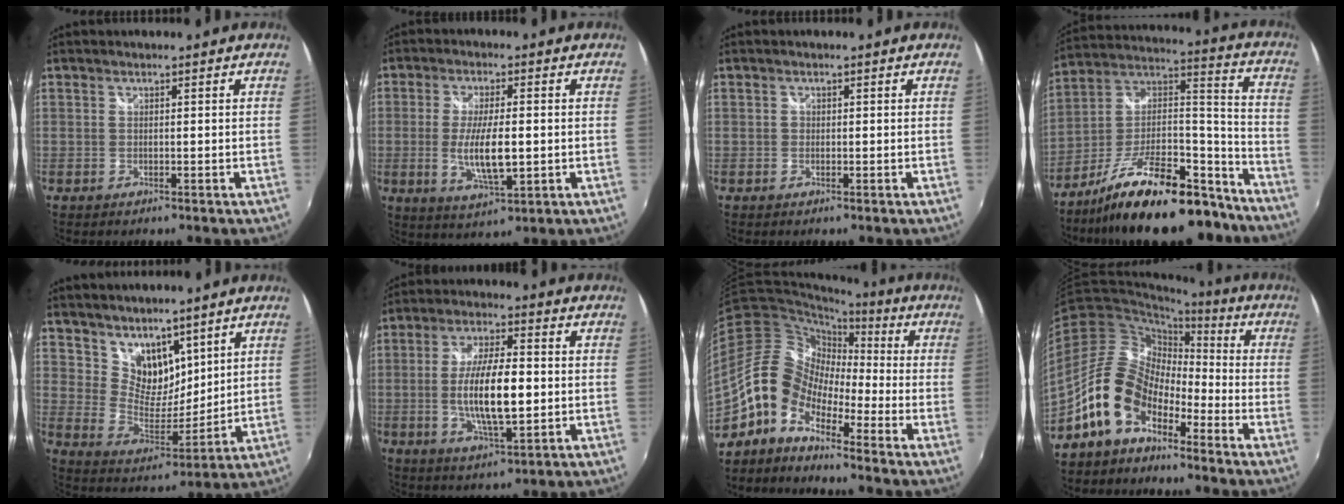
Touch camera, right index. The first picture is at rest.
{"total": 9.0, "force": [-1.1, 2.6, 8.5], "torque": [-0.163, -0.014, -0.016]}
{"total": 0.6, "force": [-0.1, 0.5, 0.0], "torque": [0.002, -0.001, -0.005]}
{"total": 26.0, "force": [-18.8, 9.3, 15.3], "torque": [-0.251, 0.019, -0.285]}
{"total": 11.0, "force": [7.9, 6.3, 4.5], "torque": [-0.074, 0.000, 0.157]}
{"total": 12.2, "force": [-1.1, 3.6, 11.6], "torque": [-0.219, -0.006, -0.017]}
{"total": 10.8, "force": [-6.2, 6.6, 5.9], "torque": [-0.101, 0.030, -0.147]}
{"total": 12.5, "force": [-7.9, 7.1, 6.6], "torque": [-0.125, 0.024, -0.156]}